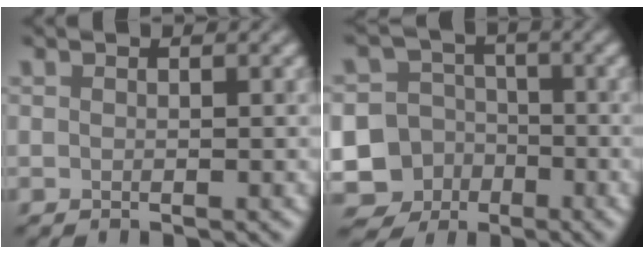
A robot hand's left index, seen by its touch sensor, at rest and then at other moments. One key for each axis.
{"total": 13.3, "fx": -5.8, "fy": 11.8, "fz": 2.2, "tx": -0.087, "ty": -0.036, "tz": -0.103}